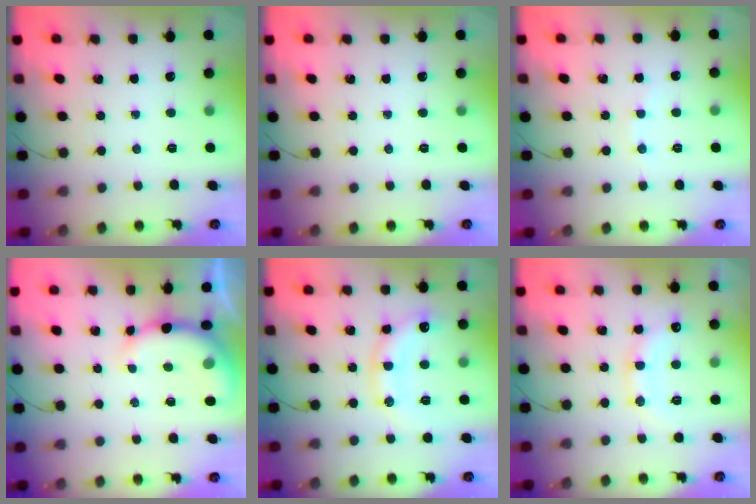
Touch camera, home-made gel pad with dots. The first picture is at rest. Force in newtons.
{"total": 0.0}
{"total": 2.6, "press": 2.5, "slide": 0.8}
{"total": 7.9, "press": 7.7, "slide": 1.4}
{"total": 12.9, "press": 12.8, "slide": 0.8}
{"total": 12.6, "press": 12.6, "slide": 0.9}